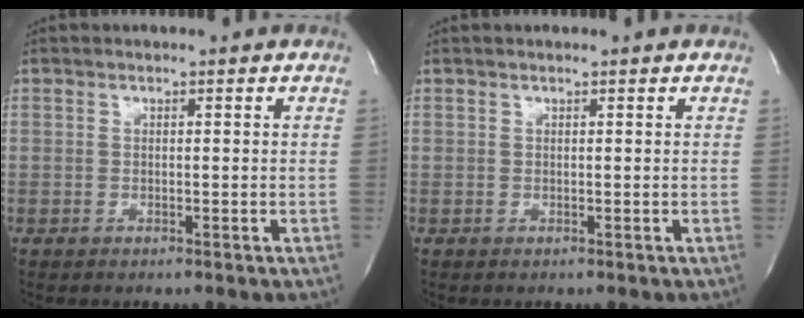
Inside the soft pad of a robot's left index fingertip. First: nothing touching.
{"total": 0.8, "force": [0.7, 0.0, 0.3], "torque": [-0.010, 0.005, 0.010]}